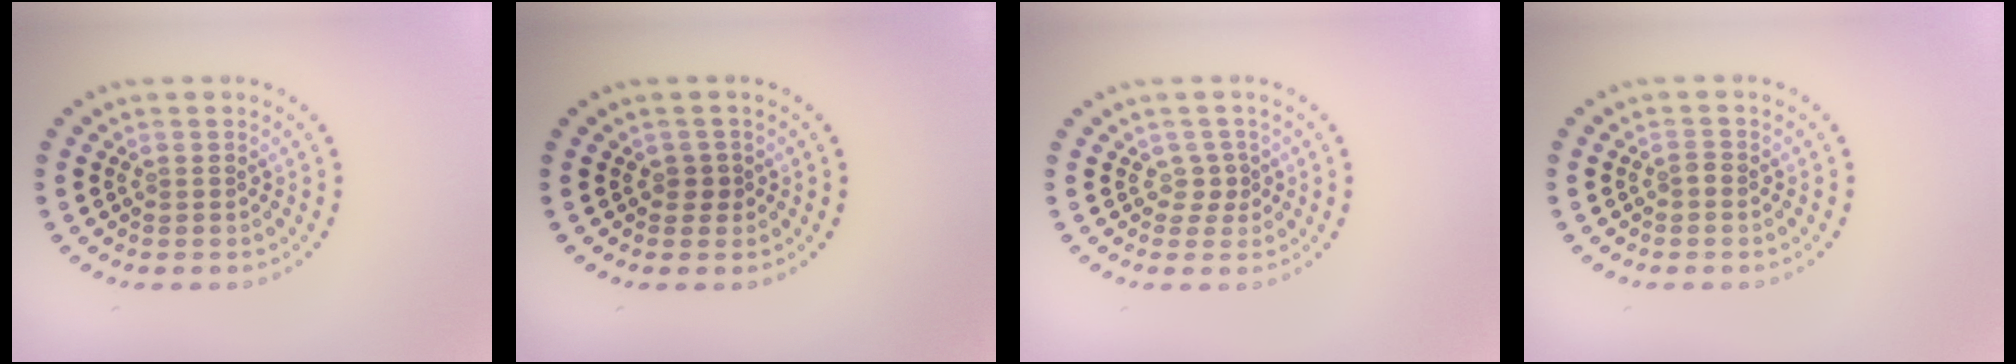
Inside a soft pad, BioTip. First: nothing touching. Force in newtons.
{"total": 1.2, "press": 0.9, "slide": 0.8}
{"total": 1.2, "press": 1.0, "slide": 0.8}
{"total": 0.6, "press": 0.4, "slide": 0.4}